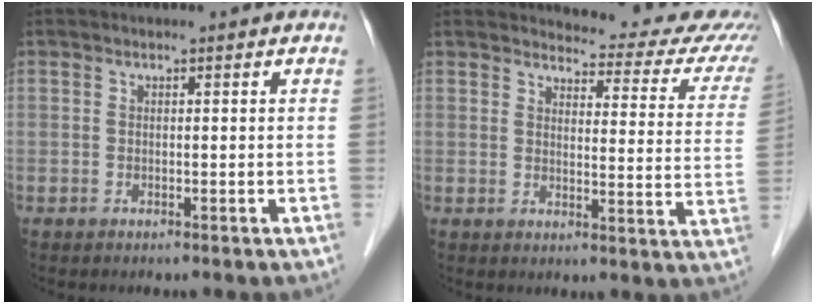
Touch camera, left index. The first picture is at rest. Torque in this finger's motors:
{"motor_torque": [-0.71, -0.92, 0.15, 0.00]}